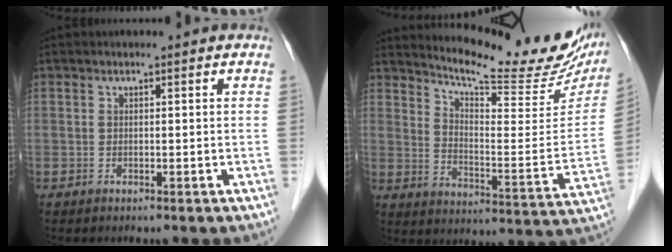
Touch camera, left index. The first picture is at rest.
{"total": 19.7, "force": [17.7, 3.3, 7.9], "torque": [-0.118, -0.058, 0.229]}